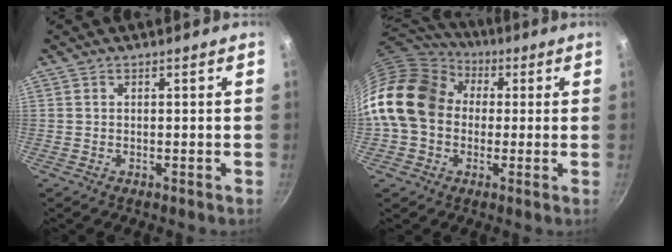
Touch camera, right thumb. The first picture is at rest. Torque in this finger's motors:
{"motor_torque": [2.49, 2.52, 0.42, -0.37, 0.44]}